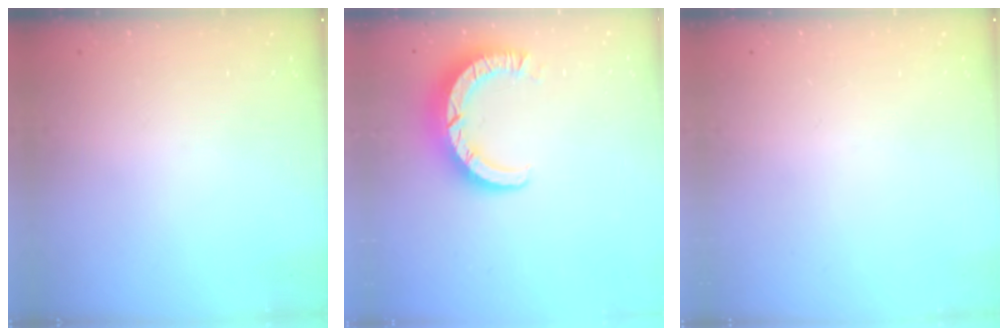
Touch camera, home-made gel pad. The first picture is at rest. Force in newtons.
{"total": 9.0, "press": 9.0, "slide": 1.0}
{"total": 0.0}